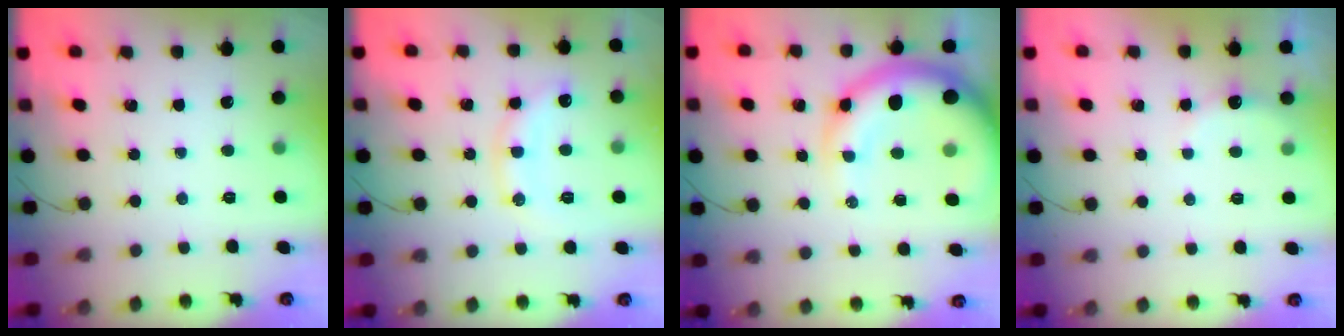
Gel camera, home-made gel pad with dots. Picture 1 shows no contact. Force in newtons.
{"total": 13.5, "press": 13.4, "slide": 0.6}
{"total": 12.6, "press": 12.1, "slide": 3.4}
{"total": 3.0, "press": 2.9, "slide": 0.9}